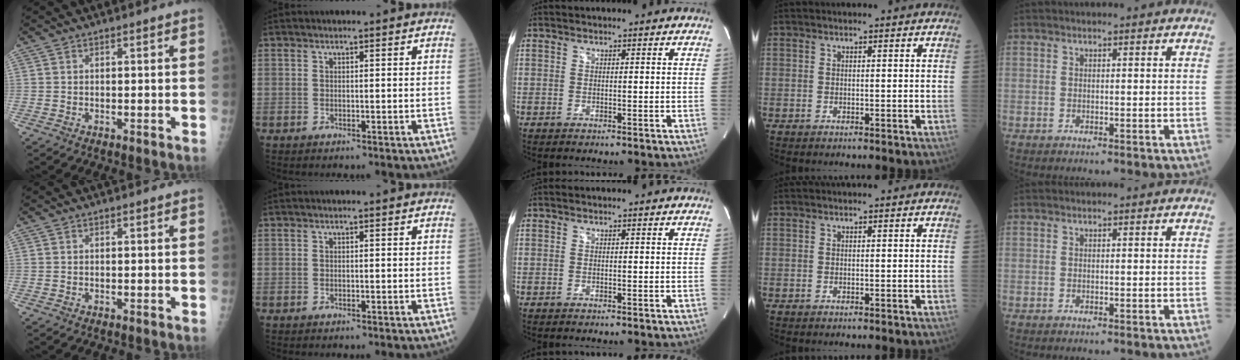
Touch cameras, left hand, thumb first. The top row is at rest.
{}